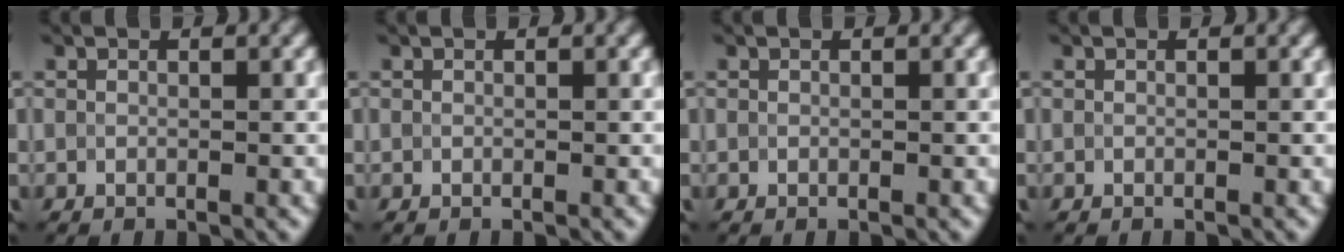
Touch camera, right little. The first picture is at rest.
{"total": 0.0}
{"total": 0.0}
{"total": 0.0}